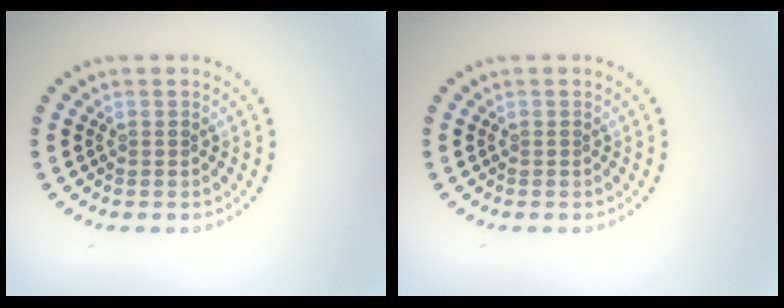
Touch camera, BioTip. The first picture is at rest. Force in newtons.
{"total": 0.0}